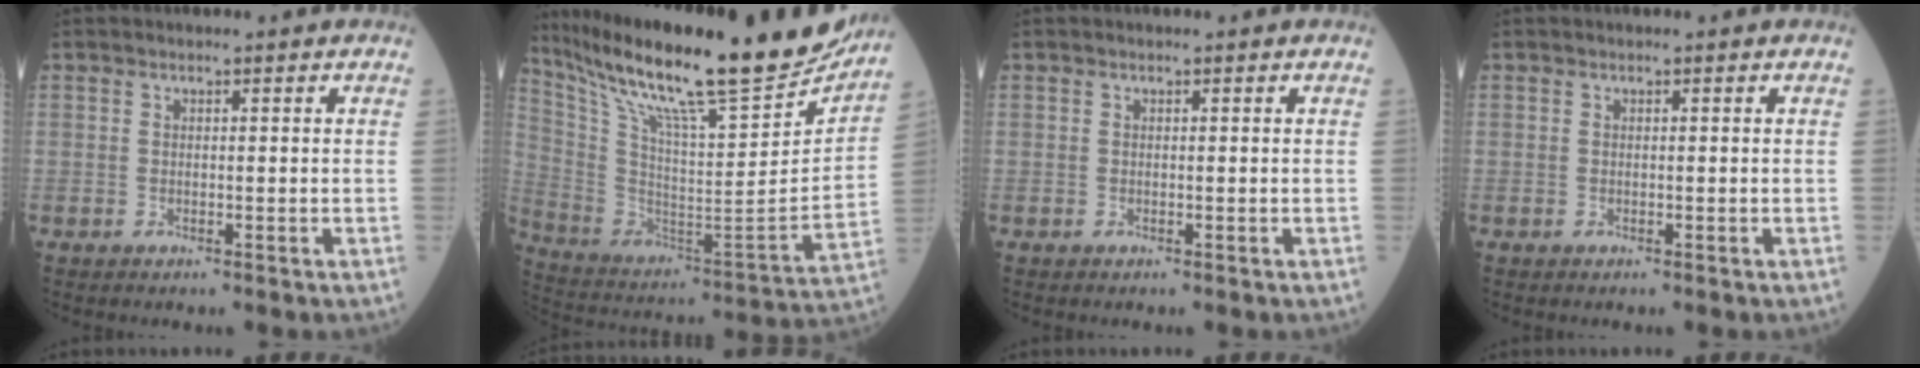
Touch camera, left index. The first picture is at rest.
{"total": 28.9, "force": [24.3, 2.7, 15.5], "torque": [-0.282, -0.055, 0.370]}
{"total": 0.0}
{"total": 0.0}